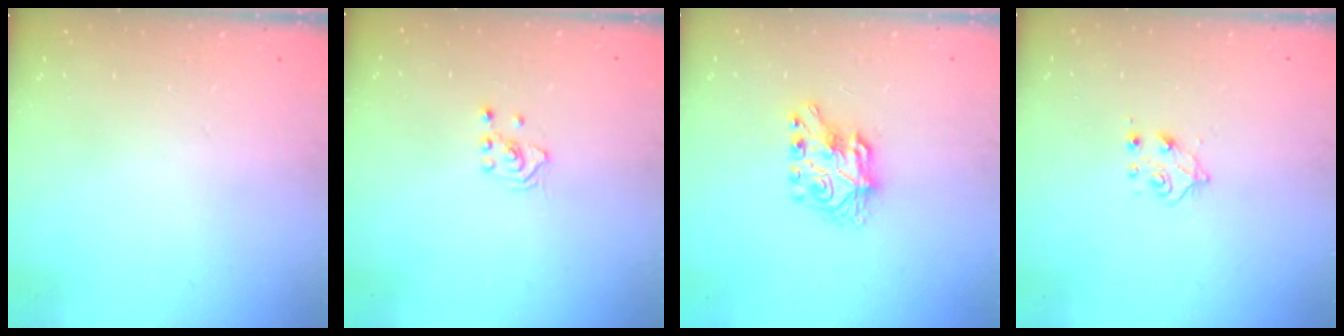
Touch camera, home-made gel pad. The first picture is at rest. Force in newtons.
{"total": 2.0, "press": 2.0, "slide": 0.3}
{"total": 7.7, "press": 7.6, "slide": 0.7}
{"total": 5.5, "press": 5.4, "slide": 0.6}